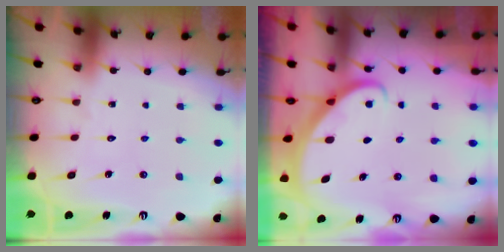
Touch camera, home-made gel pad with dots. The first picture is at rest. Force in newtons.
{"total": 2.8, "press": 2.8, "slide": 0.2}